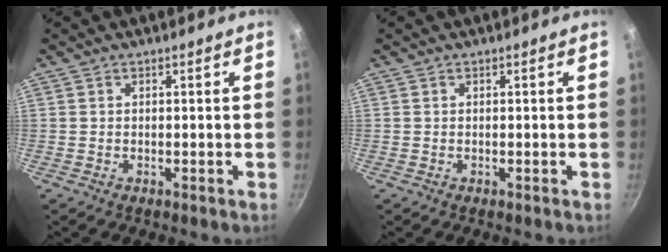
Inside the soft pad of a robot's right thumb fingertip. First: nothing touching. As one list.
[{"total": 0.0}]